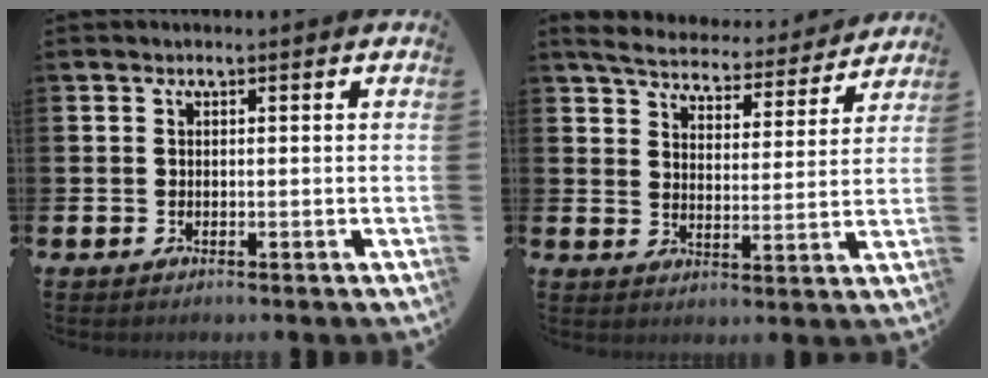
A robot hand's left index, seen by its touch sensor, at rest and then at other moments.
{"total": 5.6, "force": [5.4, 1.1, 1.2], "torque": [-0.042, -0.041, 0.090]}